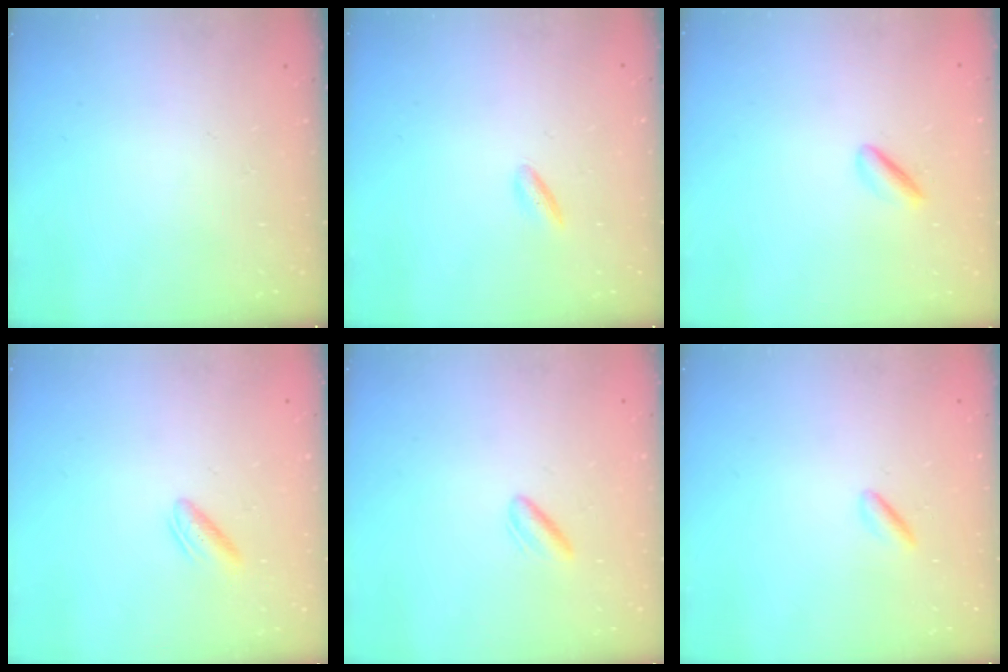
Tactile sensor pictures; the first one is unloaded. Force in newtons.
{"total": 2.1, "press": 2.0, "slide": 0.5}
{"total": 2.0, "press": 1.9, "slide": 0.6}
{"total": 2.8, "press": 2.7, "slide": 0.9}
{"total": 2.9, "press": 2.6, "slide": 1.3}
{"total": 1.6, "press": 1.4, "slide": 0.7}